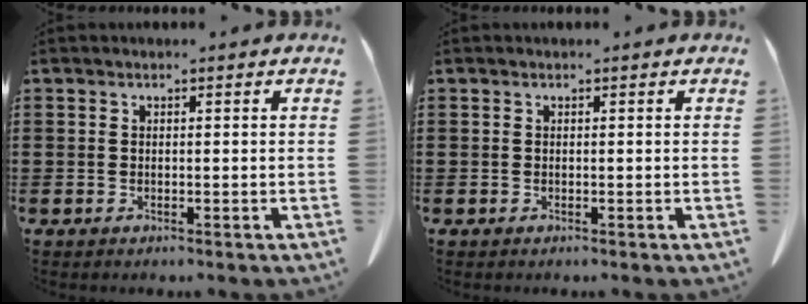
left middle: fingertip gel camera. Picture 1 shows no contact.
{"total": 0.0}